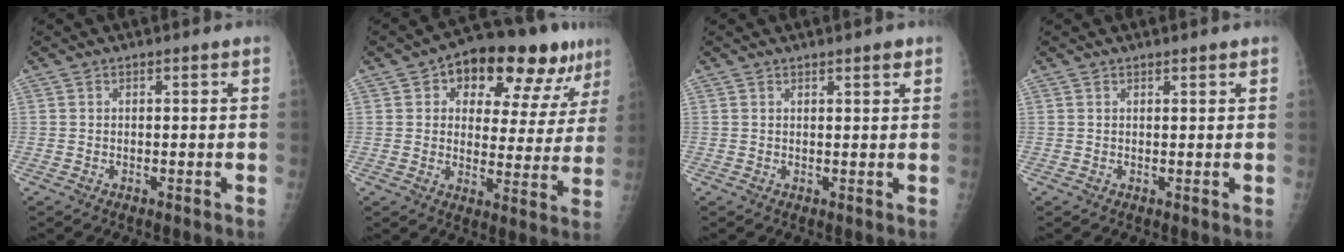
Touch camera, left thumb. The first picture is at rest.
{"total": 18.7, "force": [10.1, 9.6, 12.5], "torque": [-0.117, -0.005, 0.141]}
{"total": 1.7, "force": [1.2, 0.3, 1.1], "torque": [-0.012, -0.007, 0.016]}
{"total": 1.0, "force": [0.8, 0.2, 0.5], "torque": [-0.005, -0.004, 0.012]}